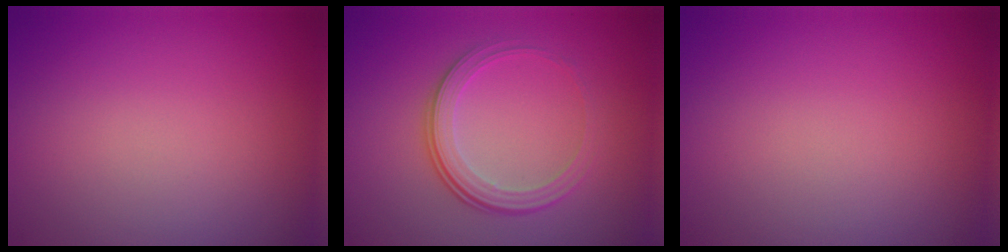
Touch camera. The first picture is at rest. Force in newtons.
{"total": 4.1, "press": 2.7, "slide": 3.0}
{"total": 0.0}